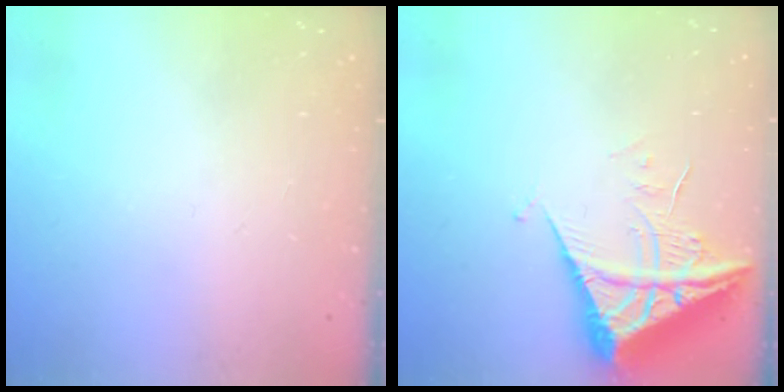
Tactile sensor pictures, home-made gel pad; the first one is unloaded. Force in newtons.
{"total": 7.8, "press": 7.7, "slide": 0.9}